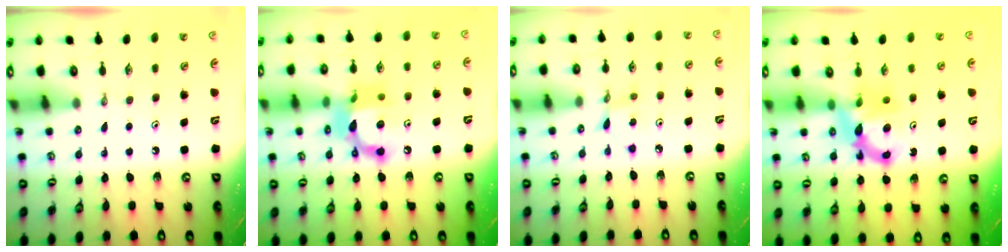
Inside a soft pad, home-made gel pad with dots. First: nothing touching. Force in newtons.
{"total": 14.0, "press": 14.0, "slide": 0.8}
{"total": 2.7, "press": 2.7, "slide": 0.1}
{"total": 7.0, "press": 6.9, "slide": 0.5}